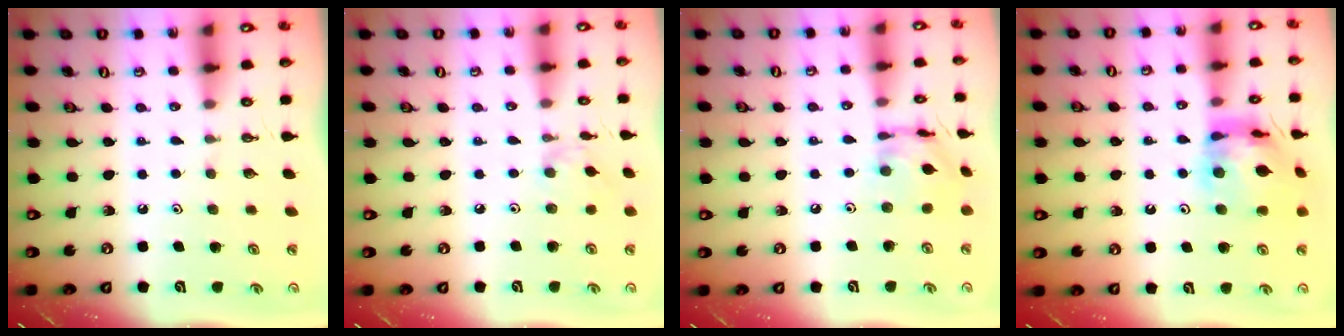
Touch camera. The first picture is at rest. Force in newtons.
{"total": 3.0, "press": 3.0, "slide": 0.5}
{"total": 12.0, "press": 12.0, "slide": 0.9}
{"total": 14.0, "press": 14.0, "slide": 1.3}